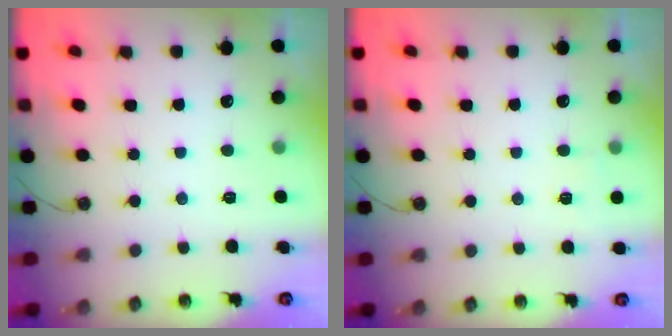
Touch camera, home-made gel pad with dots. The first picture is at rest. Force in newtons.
{"total": 2.3, "press": 2.3, "slide": 0.4}